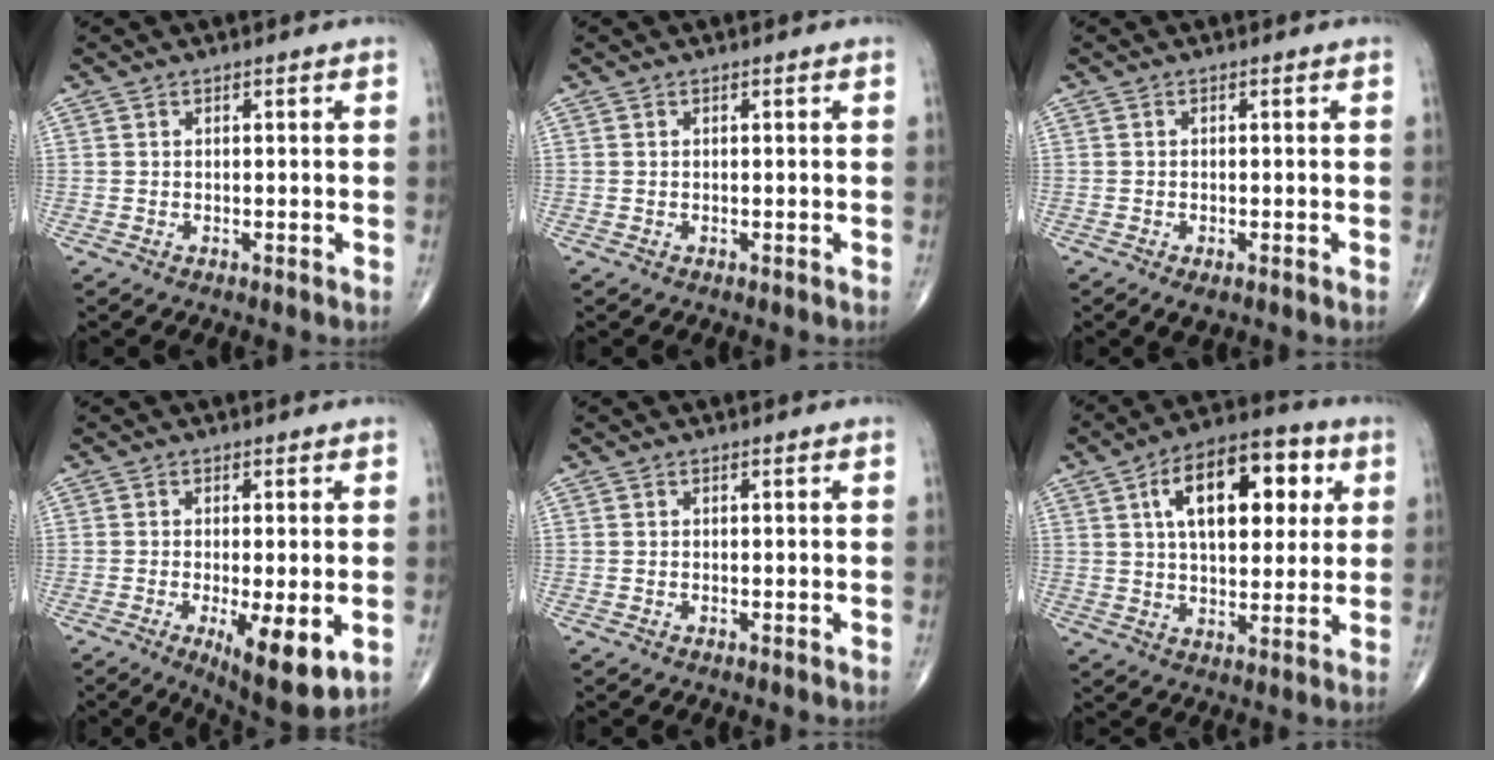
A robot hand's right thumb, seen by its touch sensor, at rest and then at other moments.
{"total": 0.0}
{"total": 2.2, "force": [-1.1, 1.0, 1.7], "torque": [-0.030, -0.001, -0.013]}
{"total": 10.4, "force": [-2.9, 3.1, 9.5], "torque": [-0.144, -0.024, -0.038]}
{"total": 0.0}
{"total": 17.7, "force": [5.4, 9.2, 14.1], "torque": [-0.182, 0.006, 0.079]}